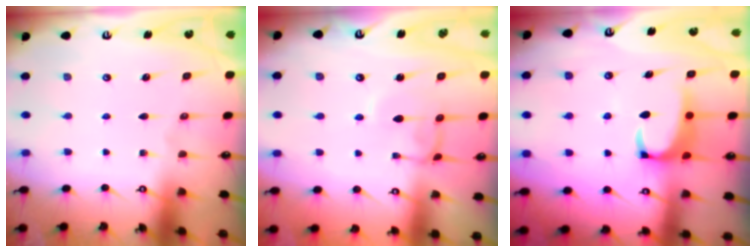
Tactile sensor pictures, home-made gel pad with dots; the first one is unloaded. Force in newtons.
{"total": 0.0}
{"total": 2.1, "press": 1.8, "slide": 0.9}